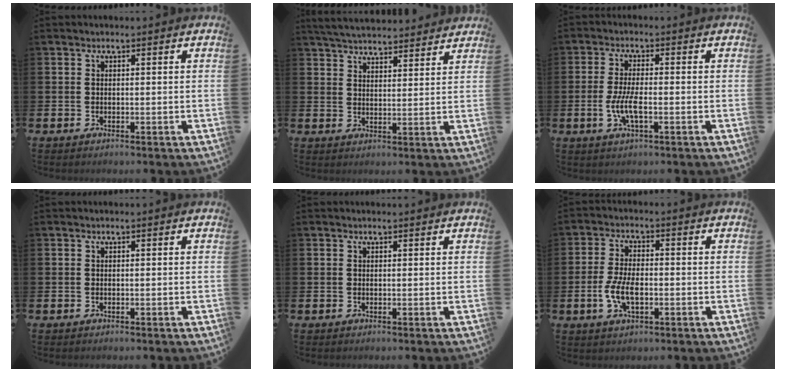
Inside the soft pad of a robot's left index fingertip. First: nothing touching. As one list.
[{"total": 5.0, "force": [4.9, 0.6, 0.6], "torque": [-0.027, -0.027, 0.089]}, {"total": 4.3, "force": [-1.1, 1.3, 4.0], "torque": [-0.087, 0.002, -0.022]}, {"total": 0.0}, {"total": 0.0}, {"total": 5.2, "force": [-1.1, 2.5, 4.4], "torque": [-0.088, 0.001, -0.022]}]